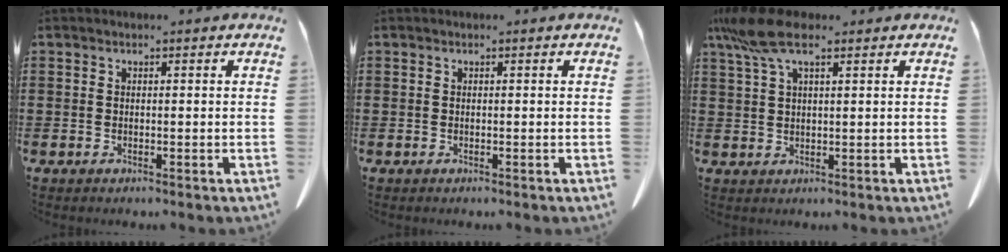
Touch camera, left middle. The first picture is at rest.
{"total": 0.0}
{"total": 7.5, "force": [4.4, 2.1, 5.7], "torque": [-0.133, -0.004, 0.075]}